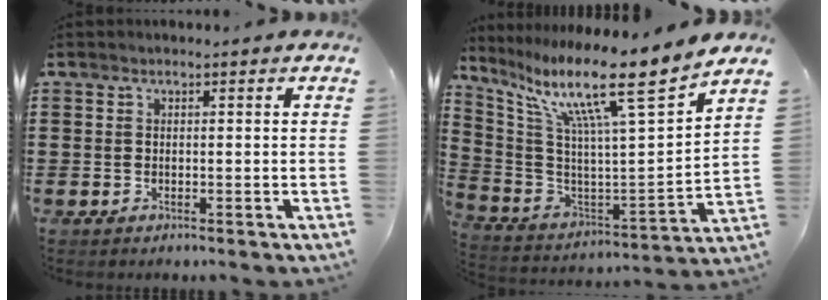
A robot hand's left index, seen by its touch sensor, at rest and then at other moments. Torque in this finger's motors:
{"motor_torque": [2.14, 0.00, 0.54, 0.21]}